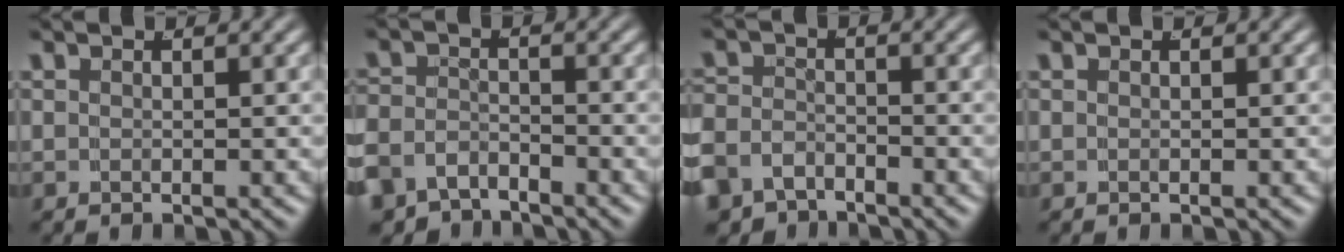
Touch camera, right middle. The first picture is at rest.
{"total": 5.0, "force": [-3.7, 3.0, 1.3], "torque": [-0.040, -0.024, -0.060]}
{"total": 5.1, "force": [-3.5, 3.4, 1.3], "torque": [-0.045, -0.027, -0.056]}
{"total": 0.0}